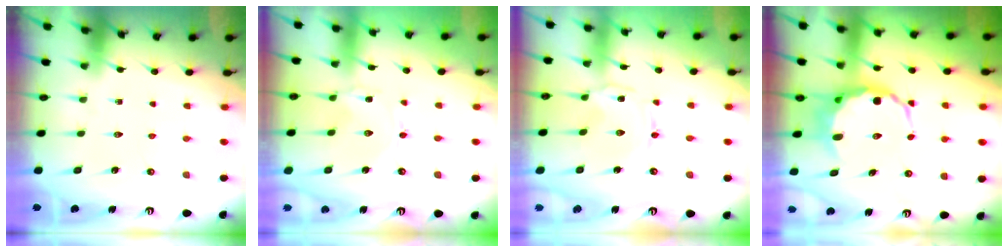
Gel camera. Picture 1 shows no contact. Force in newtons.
{"total": 0.0}
{"total": 0.9, "press": 0.8, "slide": 0.3}
{"total": 5.7, "press": 5.5, "slide": 1.7}